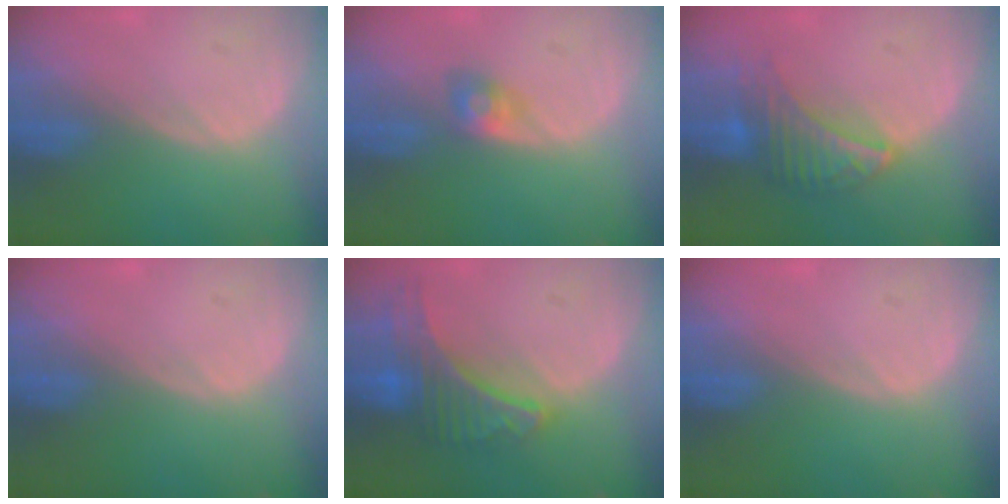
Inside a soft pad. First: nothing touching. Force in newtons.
{"total": 2.9, "press": 2.7, "slide": 1.1}
{"total": 6.5, "press": 6.5, "slide": 1.0}
{"total": 0.0}
{"total": 9.1, "press": 8.0, "slide": 4.3}
{"total": 0.0}